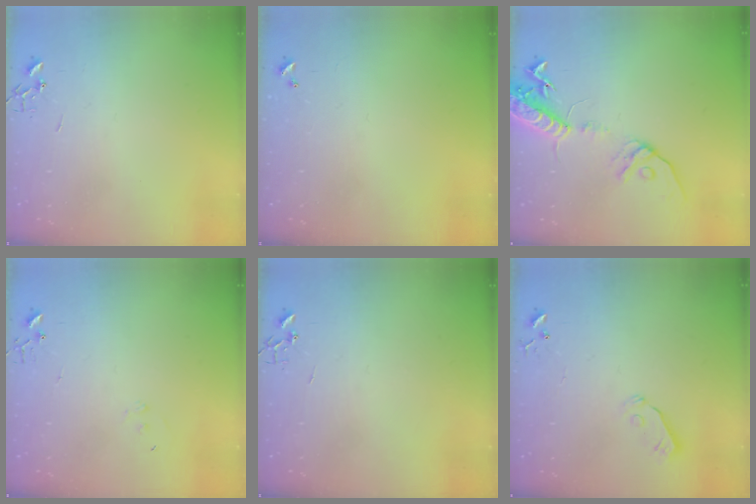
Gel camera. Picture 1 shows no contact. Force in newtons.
{"total": 0.0}
{"total": 15.4, "press": 15.0, "slide": 3.4}
{"total": 6.8, "press": 6.8, "slide": 0.5}
{"total": 0.0}
{"total": 5.5, "press": 5.4, "slide": 0.6}